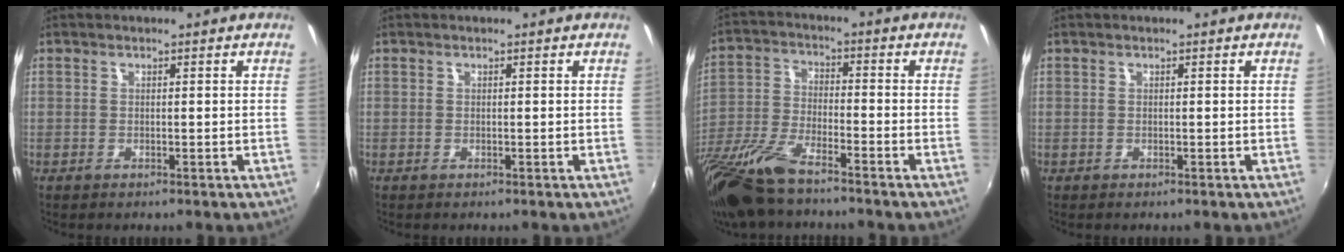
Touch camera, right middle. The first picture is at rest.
{"total": 0.0}
{"total": 15.9, "force": [-12.1, 3.8, 9.6], "torque": [-0.209, -0.041, -0.235]}
{"total": 0.0}